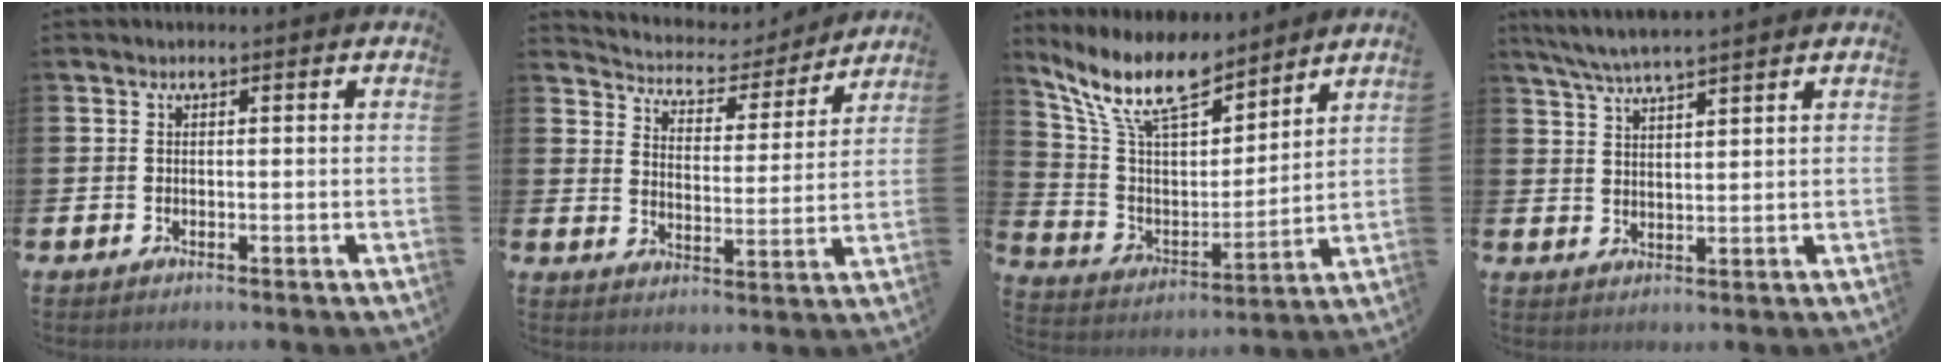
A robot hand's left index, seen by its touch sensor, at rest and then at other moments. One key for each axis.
{"total": 4.7, "fx": 4.4, "fy": 1.7, "fz": 0.5, "tx": -0.030, "ty": -0.042, "tz": 0.066}
{"total": 11.6, "fx": 9.8, "fy": 3.4, "fz": 5.2, "tx": -0.144, "ty": -0.052, "tz": 0.175}
{"total": 5.1, "fx": 4.8, "fy": -0.1, "fz": 1.8, "tx": -0.049, "ty": -0.015, "tz": 0.085}